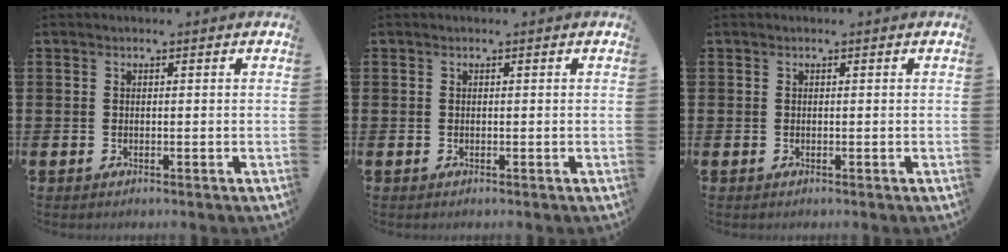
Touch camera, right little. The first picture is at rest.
{"total": 0.0}
{"total": 0.0}